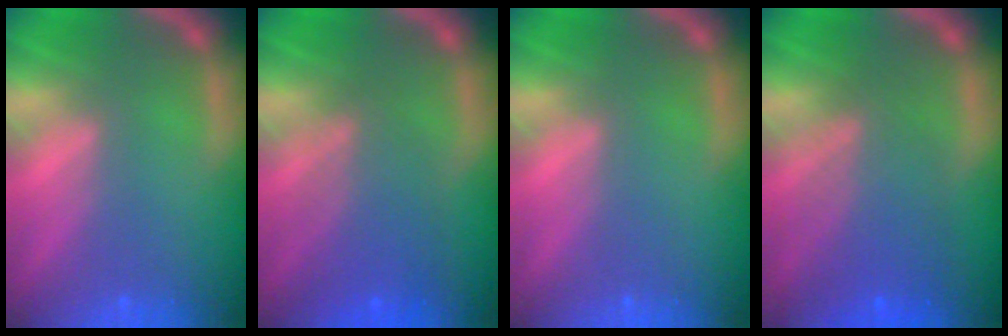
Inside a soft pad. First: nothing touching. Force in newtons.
{"total": 5.1}
{"total": 0.0}
{"total": 6.1}